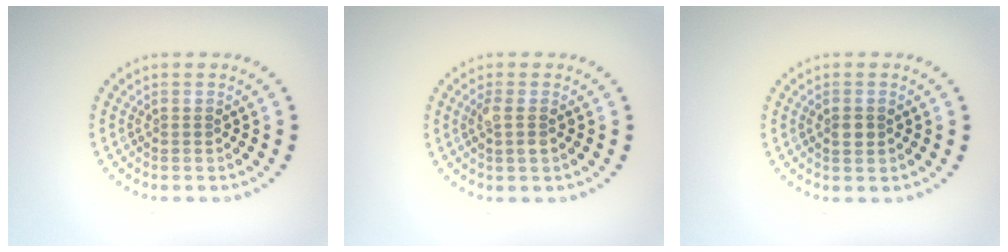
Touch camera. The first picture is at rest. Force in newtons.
{"total": 1.7, "press": 1.6, "slide": 0.5}
{"total": 1.3, "press": 1.3, "slide": 0.3}